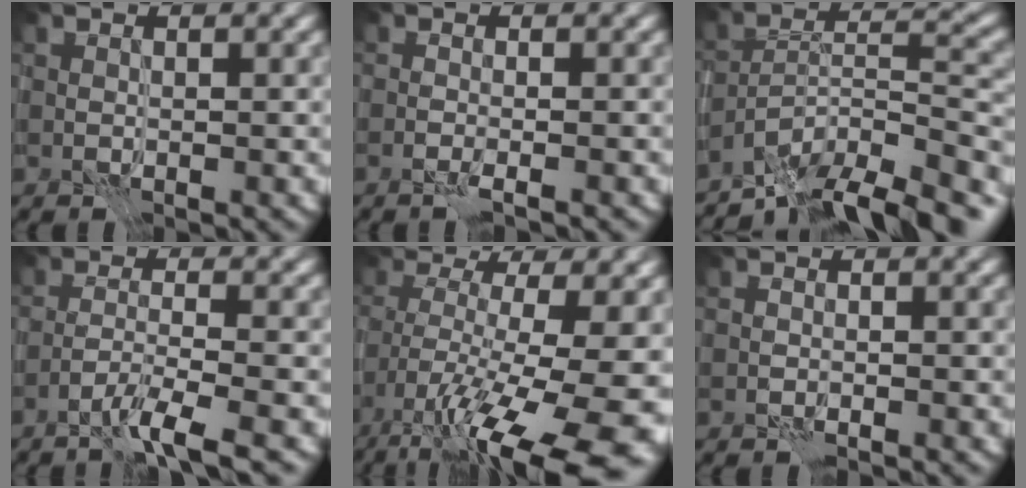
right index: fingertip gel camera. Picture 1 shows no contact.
{"total": 0.9, "force": [-0.9, -0.1, 0.3], "torque": [-0.004, 0.002, -0.019]}
{"total": 11.4, "force": [-9.7, 2.4, 5.4], "torque": [-0.079, 0.017, -0.164]}
{"total": 3.4, "force": [-2.8, -0.2, 2.0], "torque": [-0.033, 0.009, -0.066]}
{"total": 15.8, "force": [-6.3, 4.0, 14.0], "torque": [-0.206, 0.013, -0.094]}
{"total": 0.8, "force": [-0.7, -0.1, -0.2], "torque": [0.003, -0.001, -0.012]}